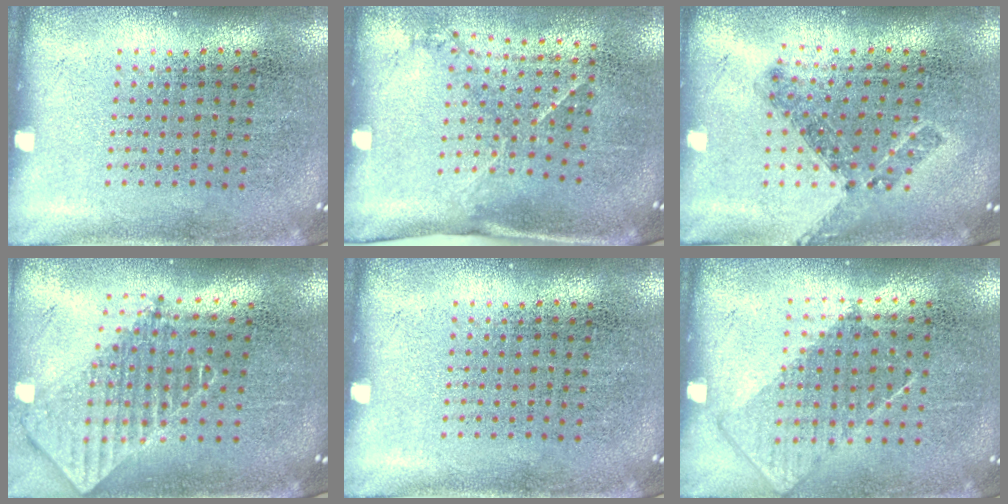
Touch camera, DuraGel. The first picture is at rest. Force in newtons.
{"total": 1.5, "press": 1.0, "slide": 1.1}
{"total": 0.8, "press": 0.8, "slide": 0.3}
{"total": 2.0, "press": 1.6, "slide": 1.2}
{"total": 0.0}
{"total": 0.9, "press": 0.7, "slide": 0.5}